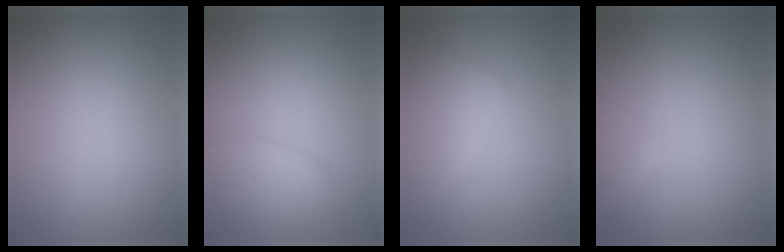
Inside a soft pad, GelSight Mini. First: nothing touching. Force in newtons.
{"total": 2.5, "press": 2.5, "slide": 0.2}
{"total": 2.6, "press": 2.6, "slide": 0.1}
{"total": 1.5, "press": 1.5, "slide": 0.0}